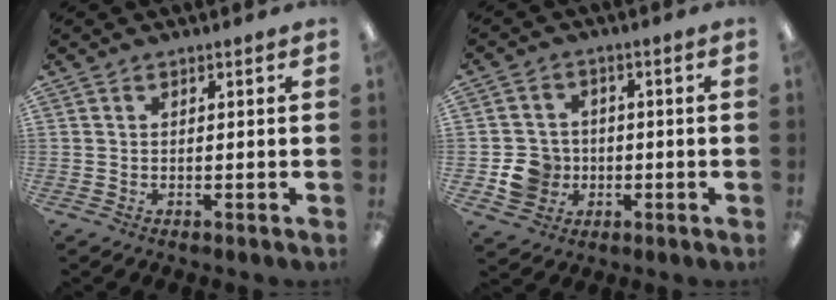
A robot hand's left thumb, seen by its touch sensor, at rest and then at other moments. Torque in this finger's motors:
{"motor_torque": [-0.37, 0.40, 0.05, -0.04, 0.03]}